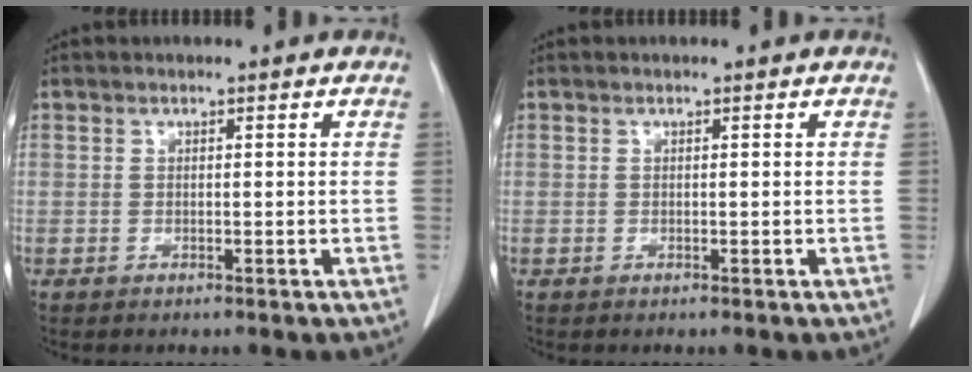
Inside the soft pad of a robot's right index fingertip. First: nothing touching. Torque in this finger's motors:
{"motor_torque": [0.00, 0.00, 0.01, 0.00]}